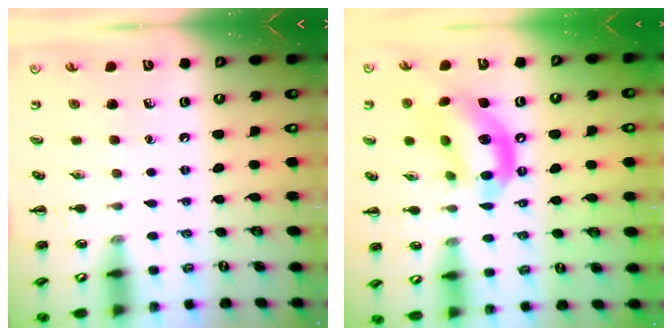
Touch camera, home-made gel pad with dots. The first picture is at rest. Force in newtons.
{"total": 13.5, "press": 13.1, "slide": 3.5}